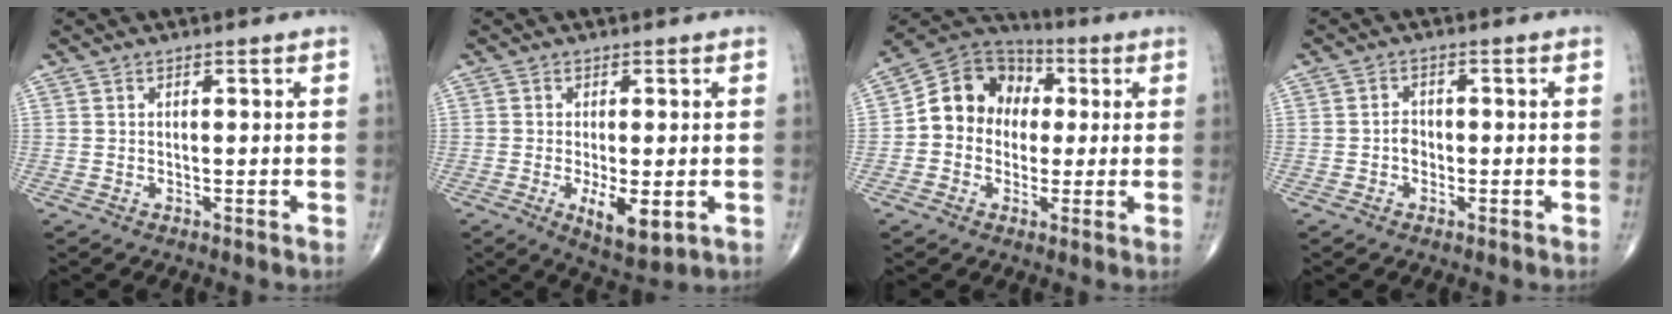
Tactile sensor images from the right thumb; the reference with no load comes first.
{"total": 7.2, "force": [-1.9, 2.7, 6.4], "torque": [-0.103, -0.018, -0.024]}
{"total": 12.3, "force": [0.8, 10.6, 6.1], "torque": [-0.069, 0.031, 0.000]}
{"total": 2.1, "force": [-0.6, 1.7, 1.1], "torque": [-0.006, 0.007, -0.016]}